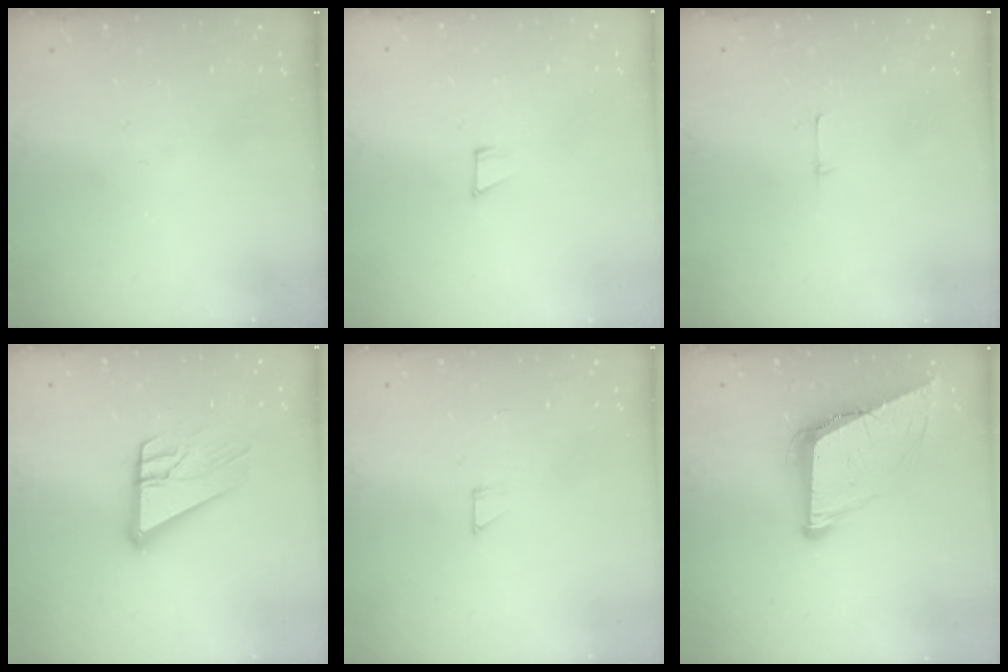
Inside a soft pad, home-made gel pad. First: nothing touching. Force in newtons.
{"total": 7.0, "press": 6.8, "slide": 1.4}
{"total": 3.7, "press": 3.7, "slide": 0.3}
{"total": 14.1, "press": 13.9, "slide": 2.4}
{"total": 2.1, "press": 2.1, "slide": 0.1}
{"total": 10.0, "press": 9.3, "slide": 3.5}